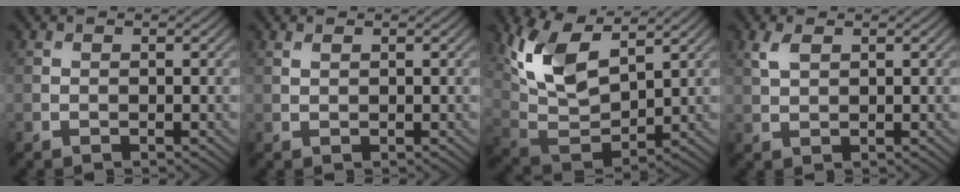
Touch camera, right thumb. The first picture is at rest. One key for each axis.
{"total": 0.7, "fx": 0.5, "fy": 0.2, "fz": 0.4, "tx": -0.012, "ty": 0.002, "tz": 0.012}
{"total": 11.3, "fx": 5.6, "fy": 5.3, "fz": 8.3, "tx": -0.203, "ty": 0.005, "tz": 0.113}
{"total": 2.2, "fx": 1.2, "fy": 1.1, "fz": 1.6, "tx": -0.043, "ty": 0.004, "tz": 0.026}